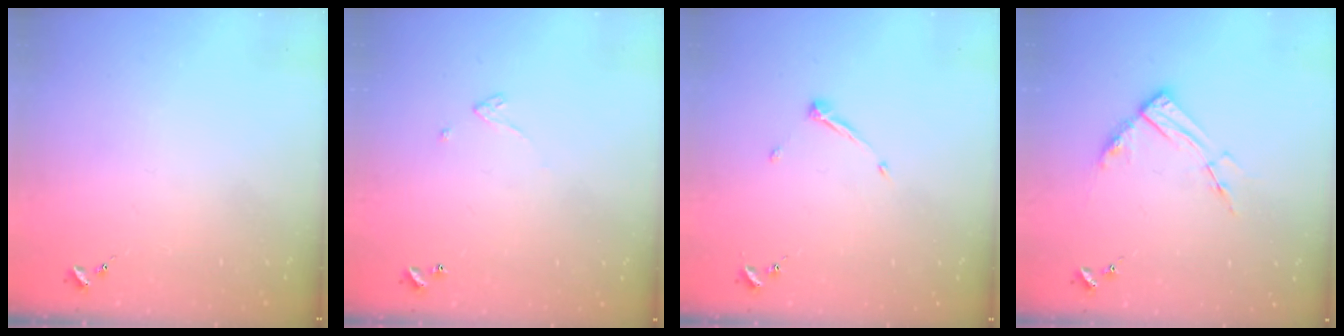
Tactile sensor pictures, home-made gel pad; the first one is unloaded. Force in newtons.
{"total": 2.4, "press": 2.4, "slide": 0.2}
{"total": 5.8, "press": 5.8, "slide": 0.7}
{"total": 8.9, "press": 8.9, "slide": 0.8}